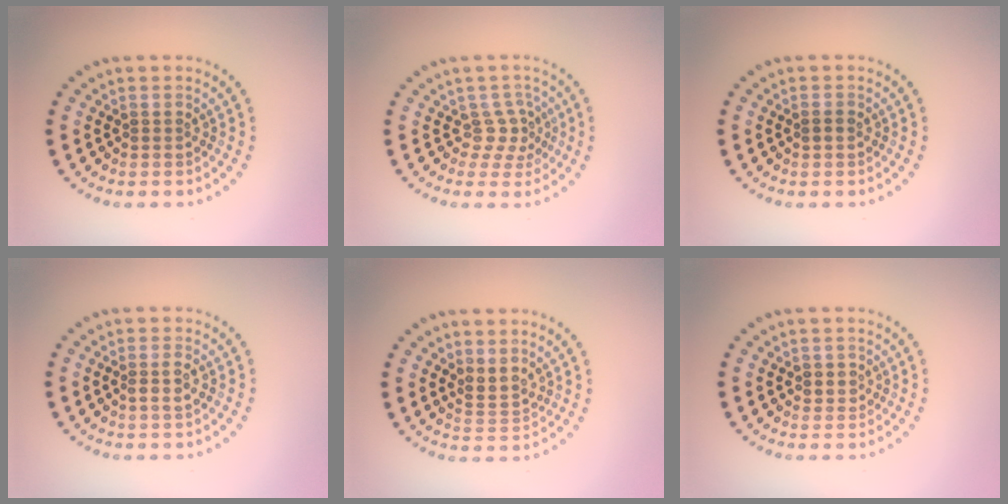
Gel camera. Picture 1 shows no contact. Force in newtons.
{"total": 2.1, "press": 1.6, "slide": 1.5}
{"total": 0.7, "press": 0.7, "slide": 0.1}
{"total": 1.4, "press": 1.2, "slide": 0.7}
{"total": 2.0, "press": 1.4, "slide": 1.4}
{"total": 1.2, "press": 1.1, "slide": 0.5}